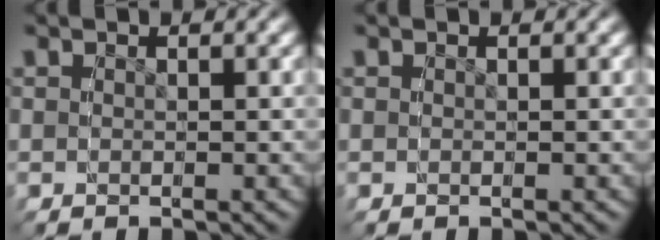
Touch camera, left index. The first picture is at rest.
{"total": 0.0}